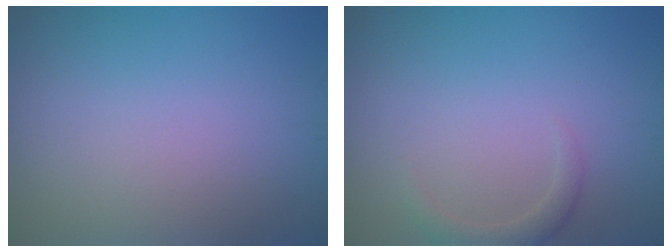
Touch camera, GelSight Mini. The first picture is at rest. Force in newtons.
{"total": 1.6, "press": 1.6, "slide": 0.1}